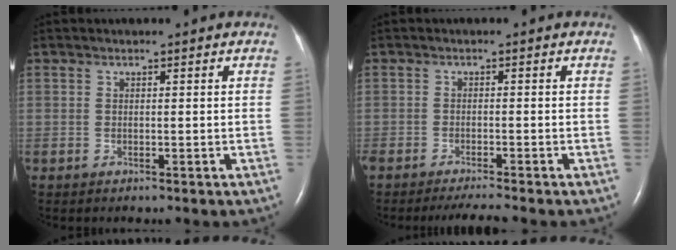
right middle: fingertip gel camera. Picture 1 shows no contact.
{"total": 3.7, "force": [-3.2, -0.5, 1.7], "torque": [-0.029, -0.011, -0.054]}